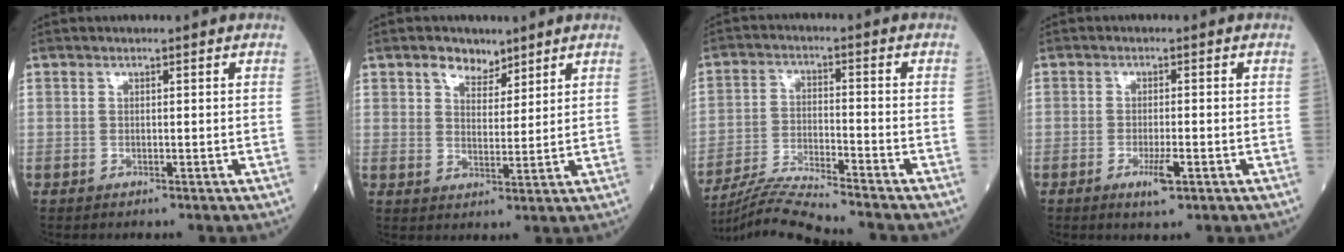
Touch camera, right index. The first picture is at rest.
{"total": 4.3, "force": [3.1, 2.5, 1.6], "torque": [-0.027, 0.004, 0.055]}
{"total": 9.4, "force": [-8.9, -1.9, 2.7], "torque": [-0.049, -0.018, -0.161]}
{"total": 3.3, "force": [-1.5, 0.5, 2.9], "torque": [-0.051, -0.004, -0.023]}